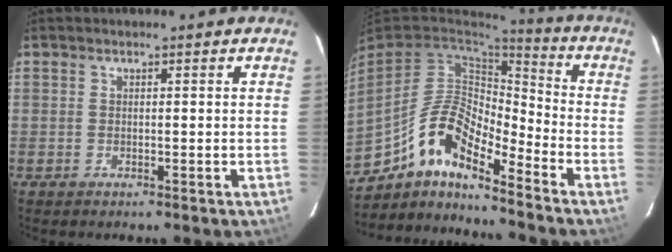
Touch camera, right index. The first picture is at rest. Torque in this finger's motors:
{"motor_torque": [0.51, -0.48, 0.52, 0.12]}